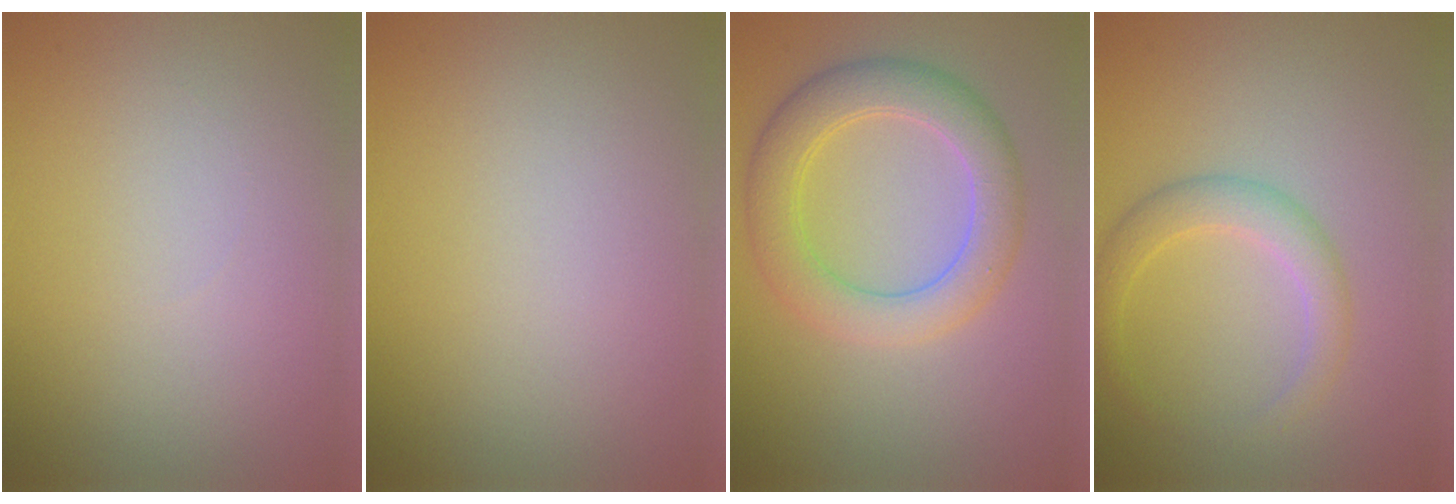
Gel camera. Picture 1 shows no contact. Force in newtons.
{"total": 0.0}
{"total": 5.3, "press": 5.3, "slide": 0.1}
{"total": 2.8, "press": 2.7, "slide": 0.2}